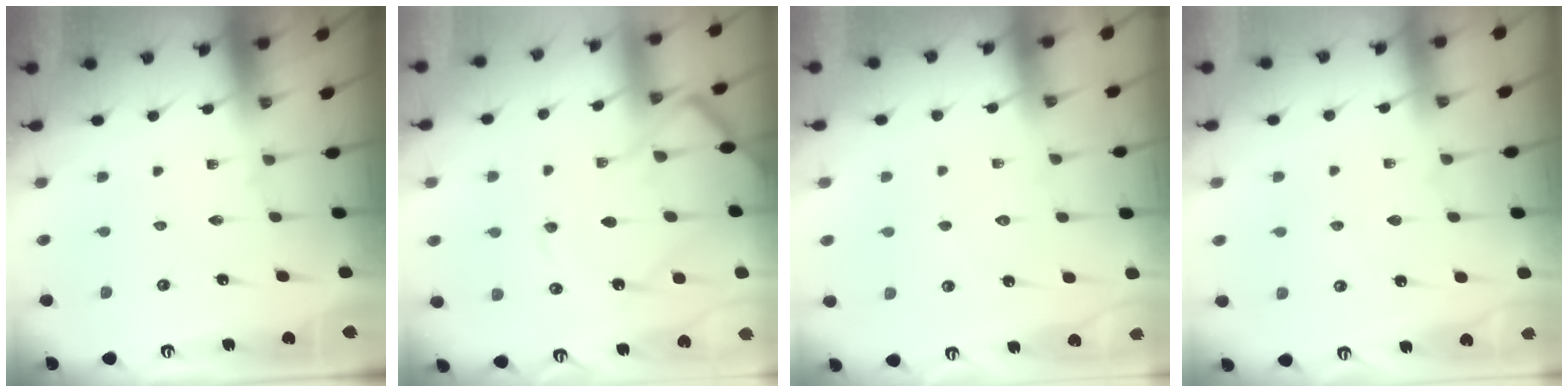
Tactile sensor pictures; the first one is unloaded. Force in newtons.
{"total": 12.9, "press": 12.8, "slide": 1.3}
{"total": 3.3, "press": 3.3, "slide": 0.3}
{"total": 3.3, "press": 3.3, "slide": 0.5}